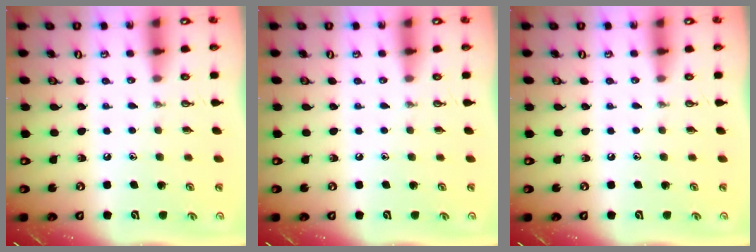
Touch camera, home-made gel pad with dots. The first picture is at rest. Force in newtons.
{"total": 0.0}
{"total": 0.0}